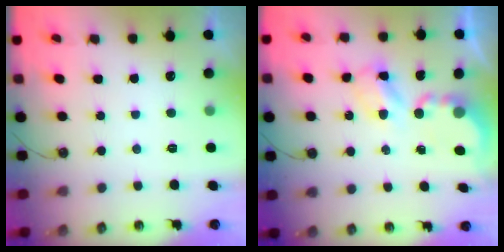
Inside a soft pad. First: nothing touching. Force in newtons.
{"total": 5.3, "press": 5.2, "slide": 0.5}